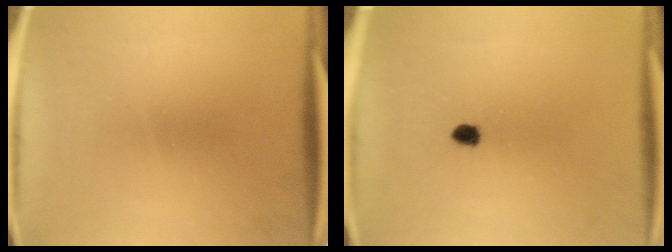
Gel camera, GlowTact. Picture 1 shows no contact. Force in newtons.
{"total": 1.7}